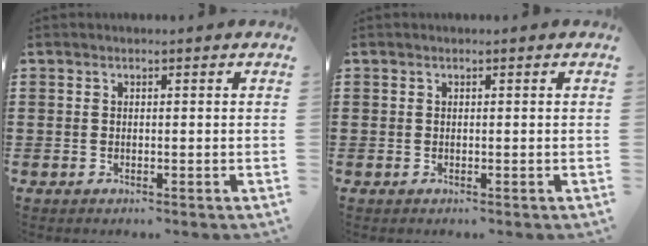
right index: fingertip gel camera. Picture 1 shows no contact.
{"total": 0.0}